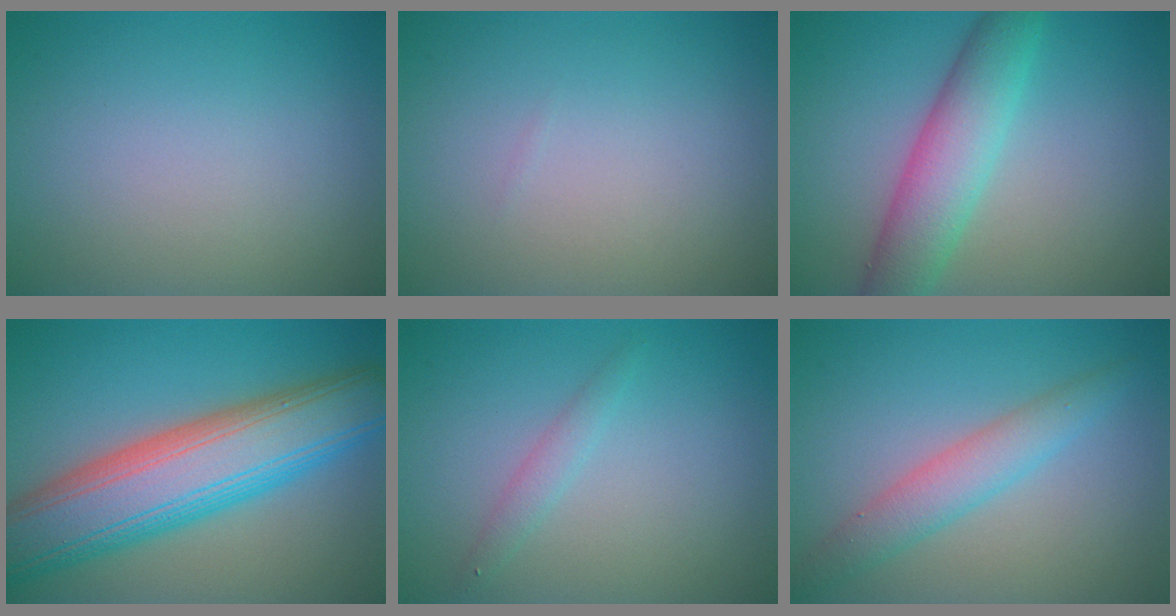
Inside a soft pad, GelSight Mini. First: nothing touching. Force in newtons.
{"total": 0.0}
{"total": 5.7, "press": 5.7, "slide": 0.2}
{"total": 11.8, "press": 11.8, "slide": 0.4}
{"total": 1.3, "press": 1.3, "slide": 0.0}
{"total": 3.4, "press": 3.4, "slide": 0.1}